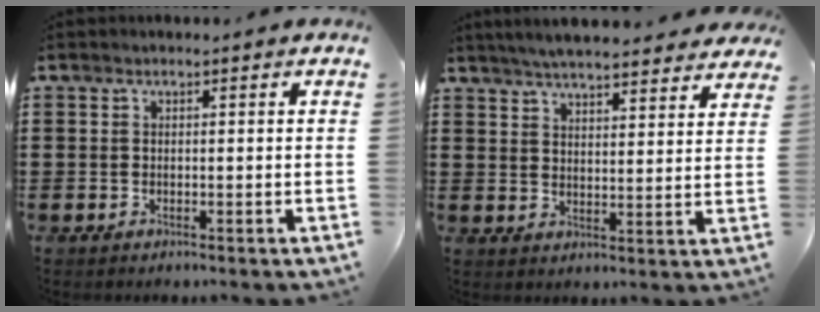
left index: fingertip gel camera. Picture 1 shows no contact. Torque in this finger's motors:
{"motor_torque": [2.14, 0.00, 1.05, 0.21]}